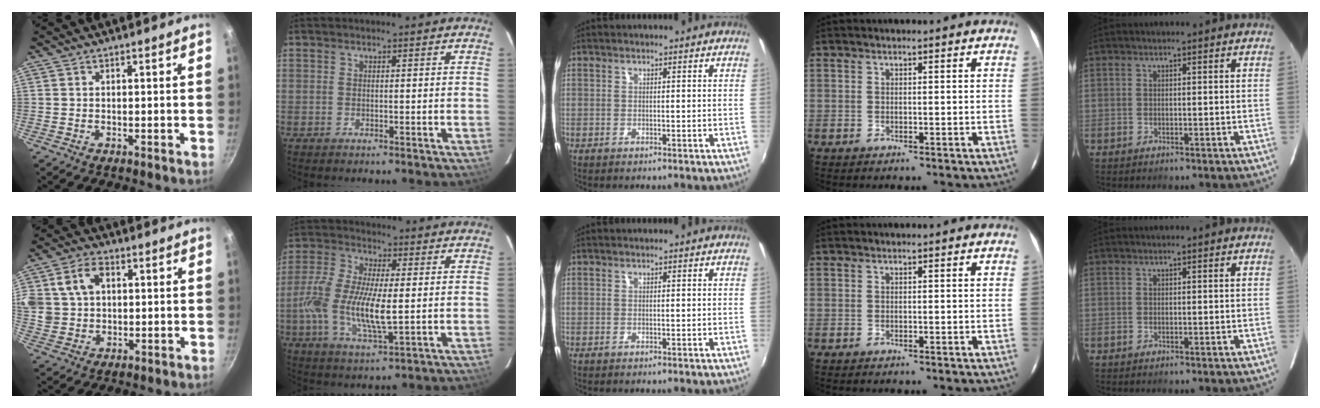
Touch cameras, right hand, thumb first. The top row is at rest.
{"thumb": {"total": 10.8, "force": [2.7, 8.3, 6.4], "torque": [-0.114, 0.009, 0.047]}, "index": {"total": 12.8, "force": [-1.1, 4.2, 12.0], "torque": [-0.252, -0.004, -0.026]}}